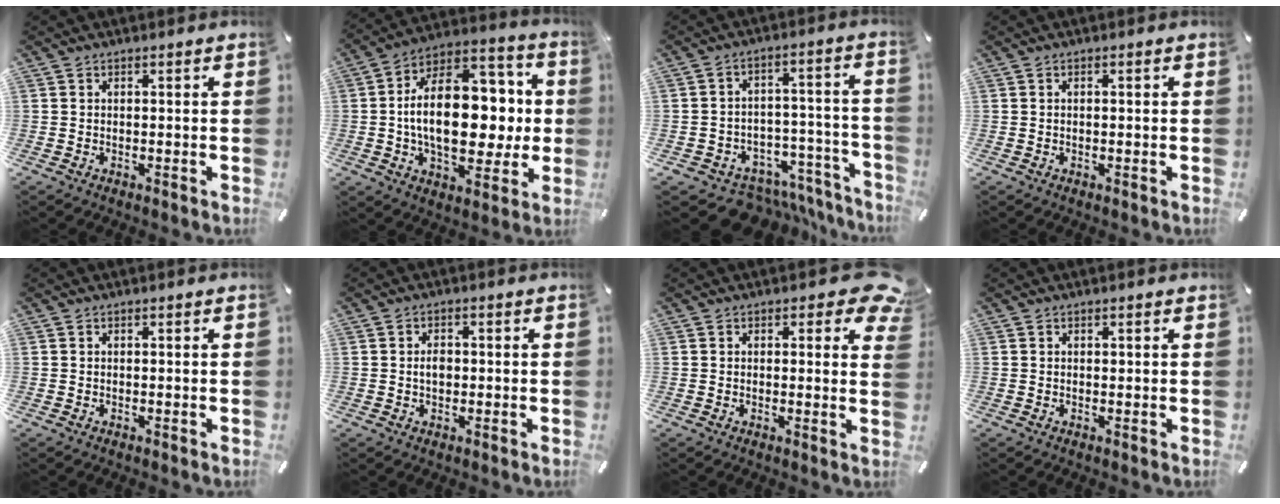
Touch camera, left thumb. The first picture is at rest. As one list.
[{"total": 22.8, "force": [-0.1, 14.0, 18.0], "torque": [-0.313, 0.002, 0.001]}, {"total": 9.3, "force": [-5.7, 6.7, 3.1], "torque": [-0.039, 0.035, -0.086]}, {"total": 0.6, "force": [-0.1, 0.2, 0.6], "torque": [-0.011, 0.001, -0.003]}, {"total": 0.0}, {"total": 2.7, "force": [0.0, 1.9, 1.9], "torque": [-0.030, 0.000, -0.003]}, {"total": 5.6, "force": [2.8, 3.0, 3.9], "torque": [-0.034, -0.013, 0.042]}, {"total": 0.0}]